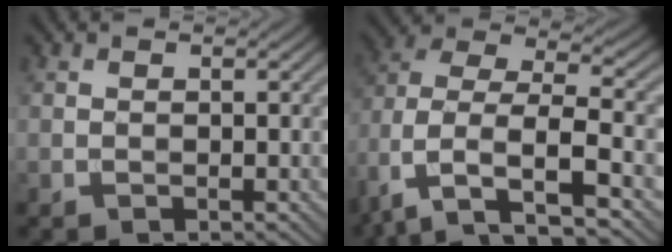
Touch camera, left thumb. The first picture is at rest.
{"total": 11.0, "force": [-4.1, 5.9, 8.4], "torque": [-0.195, -0.015, -0.080]}